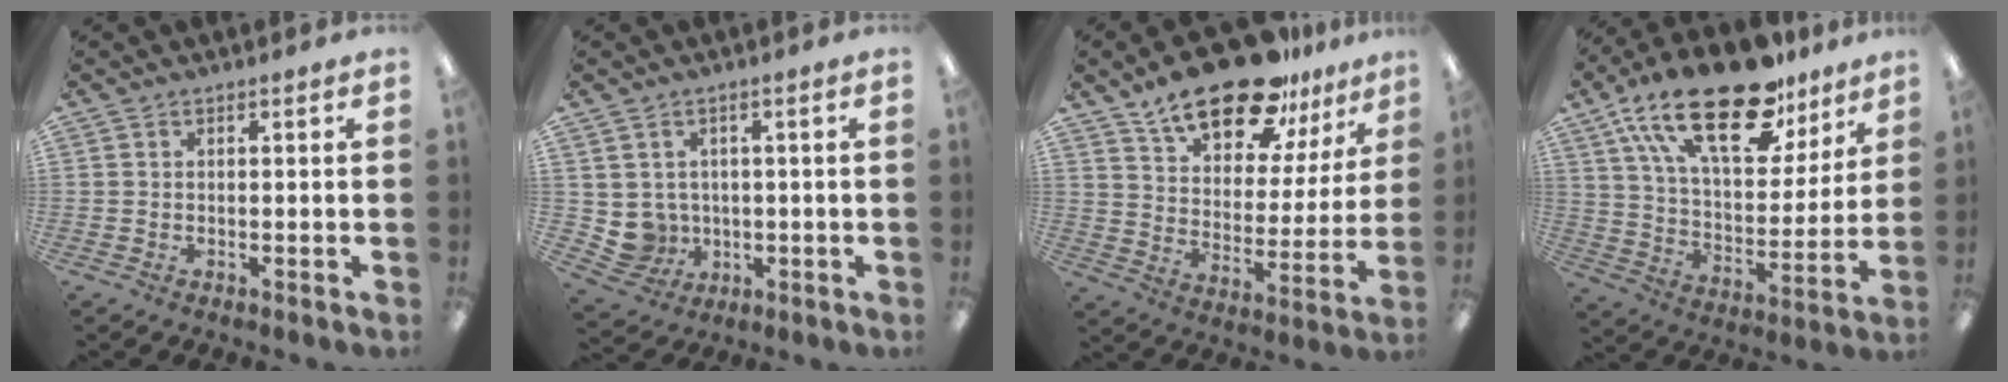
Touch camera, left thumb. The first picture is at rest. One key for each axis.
{"total": 5.5, "fx": 0.9, "fy": 5.3, "fz": 0.9, "tx": -0.033, "ty": -0.002, "tz": 0.025}
{"total": 20.2, "fx": 15.1, "fy": 8.6, "fz": 10.3, "tx": -0.162, "ty": -0.090, "tz": 0.259}
{"total": 26.9, "fx": 17.0, "fy": 11.8, "fz": 17.1, "tx": -0.297, "ty": -0.095, "tz": 0.289}